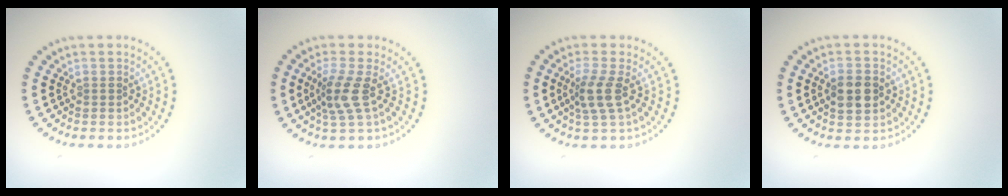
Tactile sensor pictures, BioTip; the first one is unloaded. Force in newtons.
{"total": 2.9, "press": 2.2, "slide": 1.8}
{"total": 2.8, "press": 2.1, "slide": 1.8}
{"total": 3.2, "press": 3.2, "slide": 0.2}